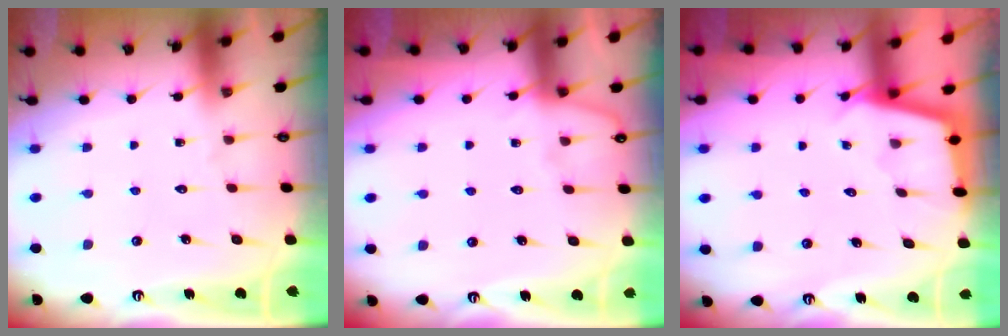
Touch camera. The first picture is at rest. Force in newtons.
{"total": 3.4, "press": 3.4, "slide": 0.5}
{"total": 2.2, "press": 2.2, "slide": 0.2}